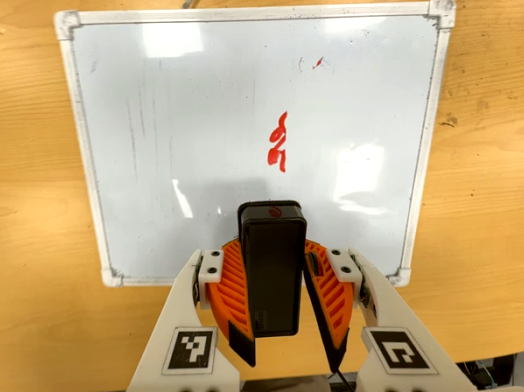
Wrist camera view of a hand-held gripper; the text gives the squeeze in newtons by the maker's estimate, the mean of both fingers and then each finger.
{"total": 9.1, "left": 9.2, "right": 9.1}